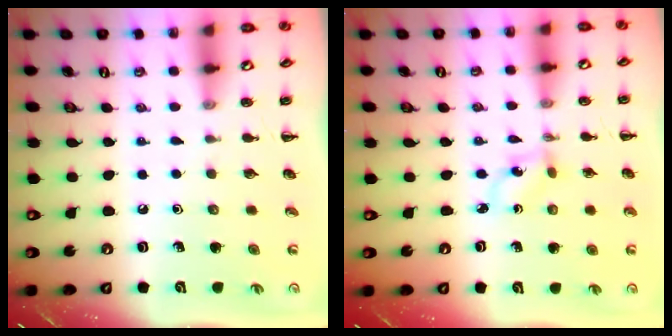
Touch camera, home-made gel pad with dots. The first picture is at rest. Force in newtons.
{"total": 1.0, "press": 0.9, "slide": 0.5}